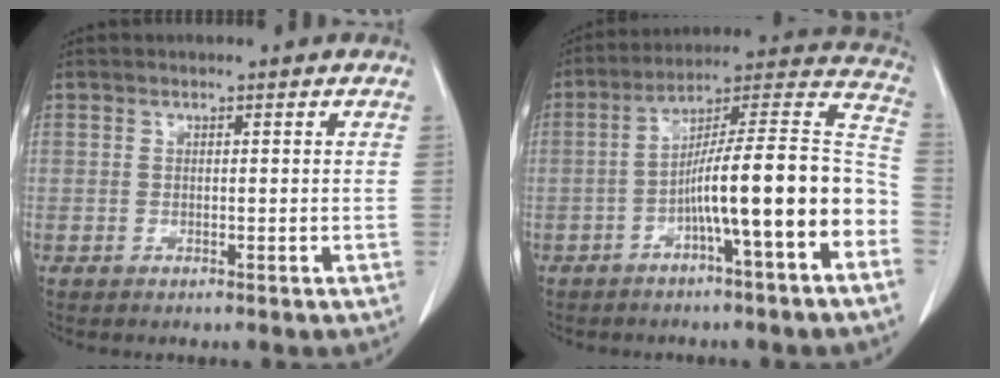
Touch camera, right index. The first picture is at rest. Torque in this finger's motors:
{"motor_torque": [1.63, -0.51, 0.73, 0.21]}